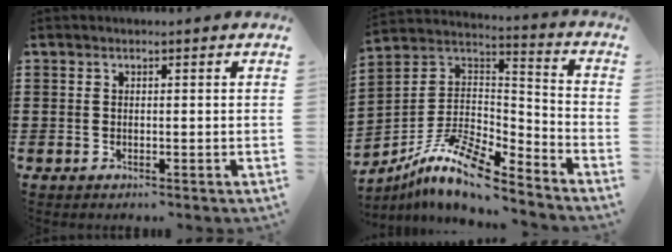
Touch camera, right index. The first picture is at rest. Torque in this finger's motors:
{"motor_torque": [1.36, -0.79, 0.29, 0.09]}